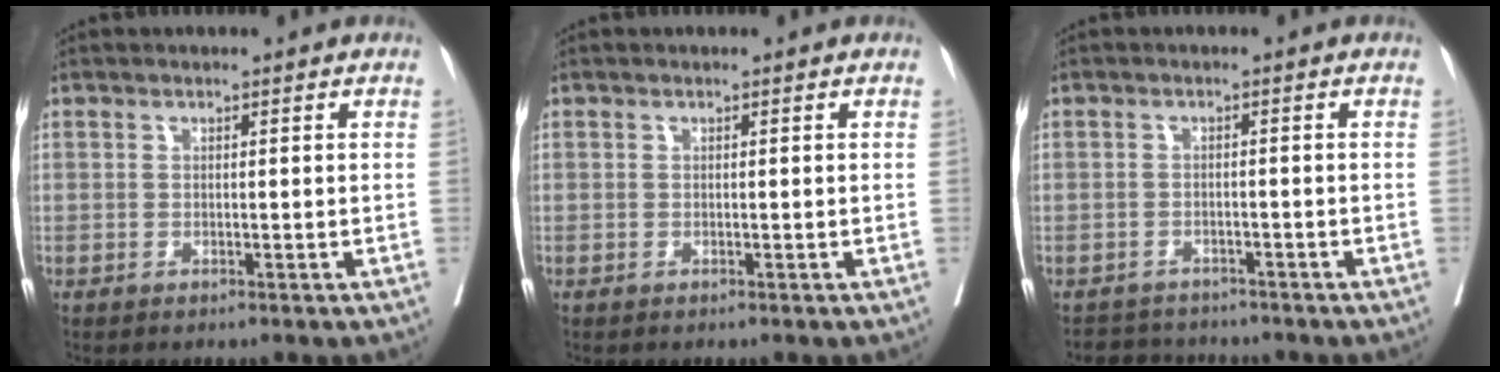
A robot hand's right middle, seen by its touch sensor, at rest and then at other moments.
{"total": 0.0}
{"total": 3.7, "force": [-3.5, 1.2, -0.6], "torque": [0.014, -0.001, -0.057]}